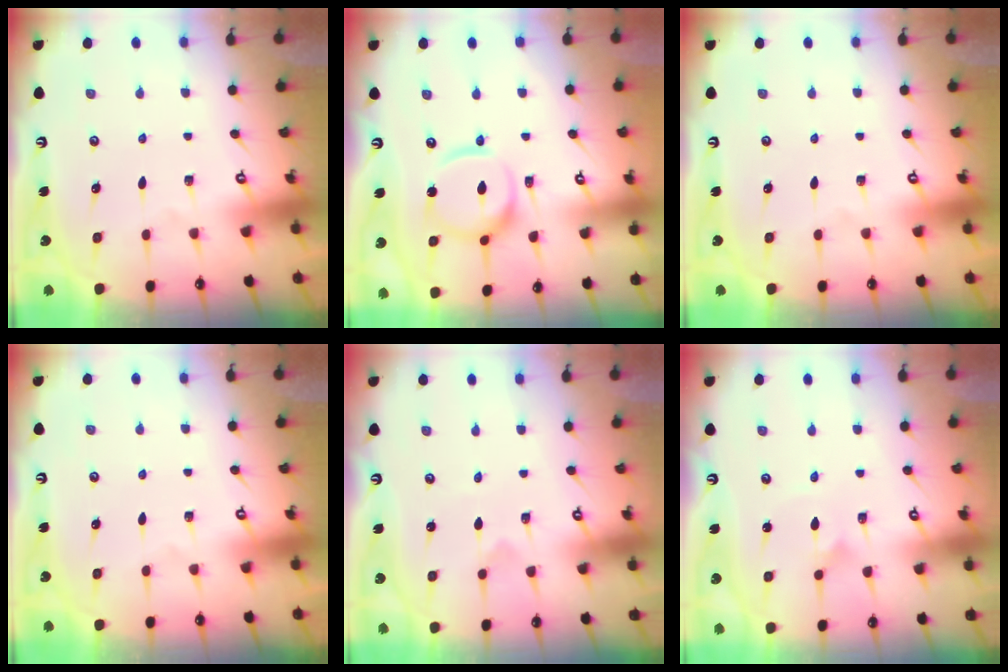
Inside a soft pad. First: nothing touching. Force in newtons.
{"total": 12.0, "press": 11.9, "slide": 1.0}
{"total": 0.0}
{"total": 0.0}
{"total": 0.0}
{"total": 1.5, "press": 1.5, "slide": 0.1}